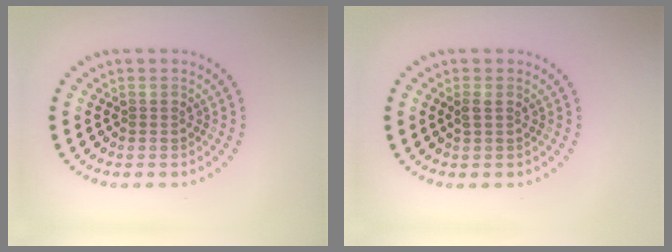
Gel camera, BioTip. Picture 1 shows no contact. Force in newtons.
{"total": 0.8, "press": 0.8, "slide": 0.2}